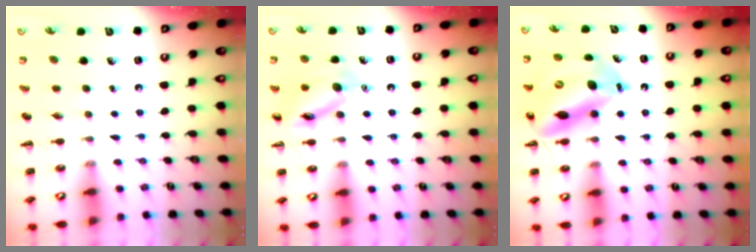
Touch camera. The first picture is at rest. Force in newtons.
{"total": 11.9, "press": 11.9, "slide": 0.6}
{"total": 14.1, "press": 13.4, "slide": 4.4}